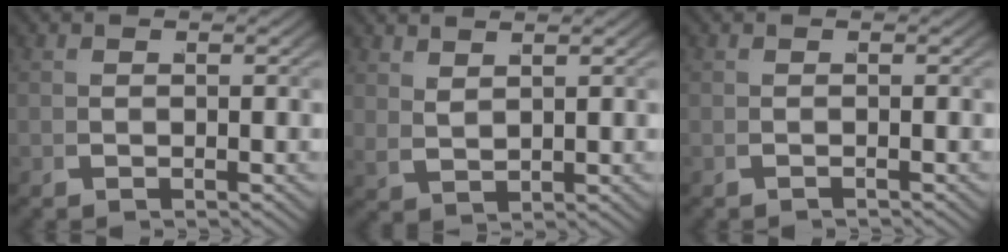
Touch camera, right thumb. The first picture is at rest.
{"total": 1.4, "force": [1.1, -0.1, 0.8], "torque": [-0.013, 0.009, 0.018]}
{"total": 0.9, "force": [-0.4, -0.6, -0.6], "torque": [0.007, 0.003, -0.010]}